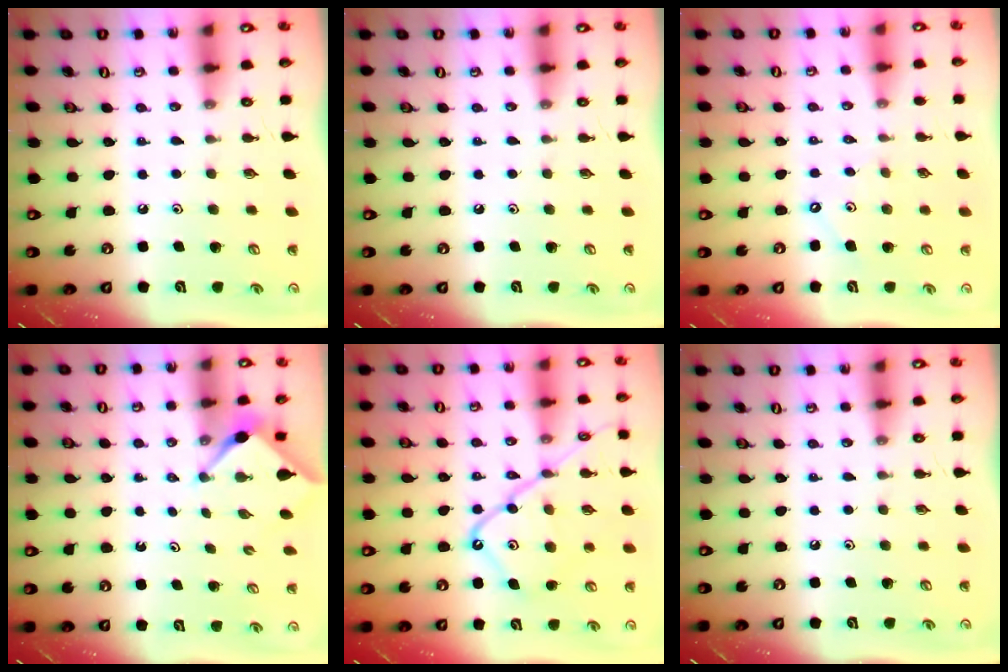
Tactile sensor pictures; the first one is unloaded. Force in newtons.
{"total": 0.0}
{"total": 2.9, "press": 2.8, "slide": 0.5}
{"total": 2.9, "press": 2.9, "slide": 0.3}
{"total": 17.4, "press": 17.3, "slide": 1.9}
{"total": 0.0}